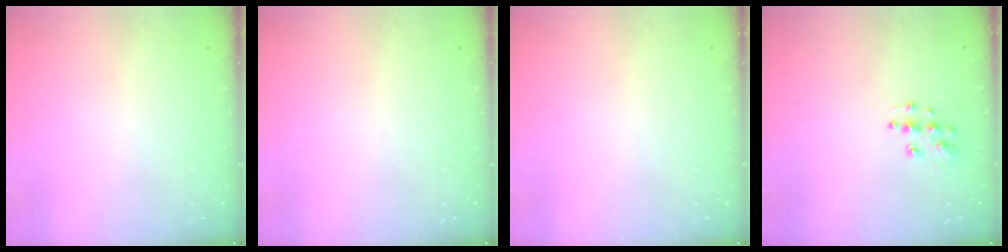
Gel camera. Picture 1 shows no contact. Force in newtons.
{"total": 0.0}
{"total": 0.0}
{"total": 7.9, "press": 7.9, "slide": 0.4}